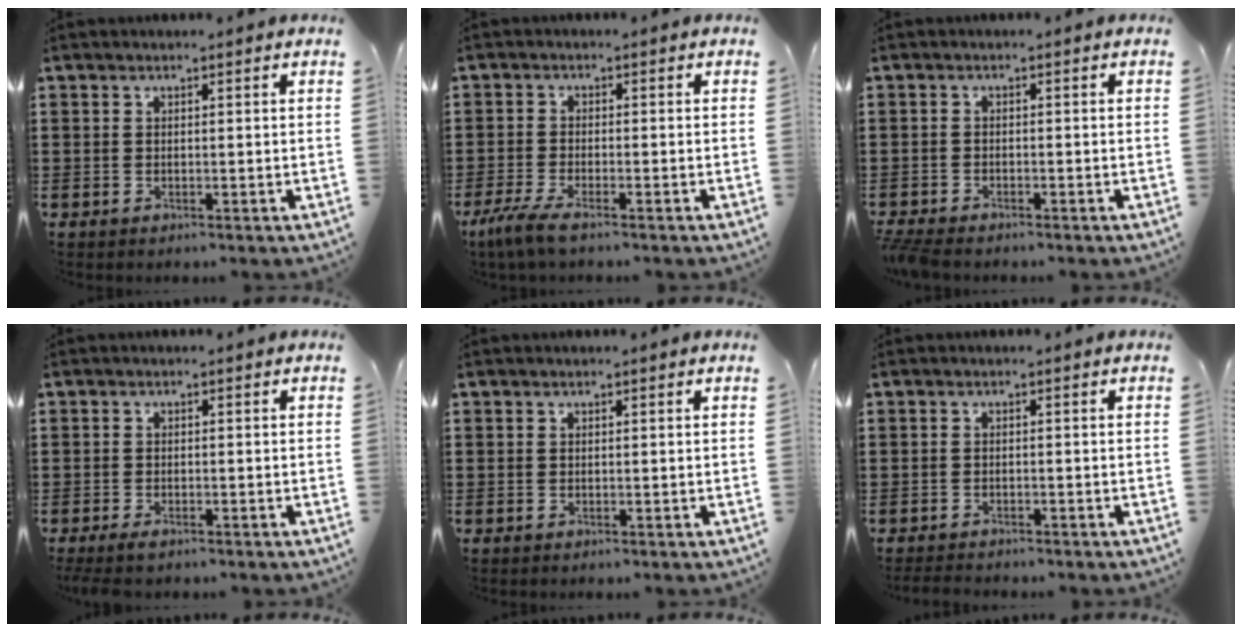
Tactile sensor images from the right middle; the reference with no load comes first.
{"total": 3.8, "force": [-2.9, 0.4, 2.3], "torque": [-0.061, -0.010, -0.061]}
{"total": 1.9, "force": [-1.8, 0.3, 0.5], "torque": [-0.026, -0.004, -0.042]}
{"total": 1.1, "force": [-0.9, 0.4, 0.6], "torque": [-0.013, -0.003, -0.017]}
{"total": 0.0}
{"total": 1.6, "force": [-1.5, 0.4, 0.0], "torque": [-0.005, 0.001, -0.033]}